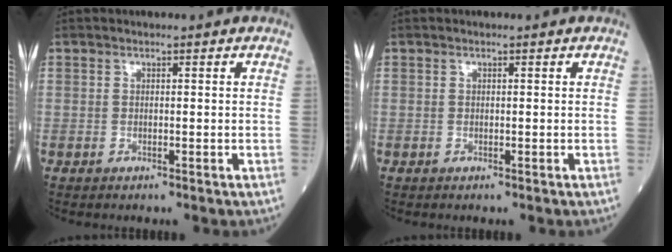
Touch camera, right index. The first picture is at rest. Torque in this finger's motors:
{"motor_torque": [0.00, -0.11, 0.06, 0.02]}